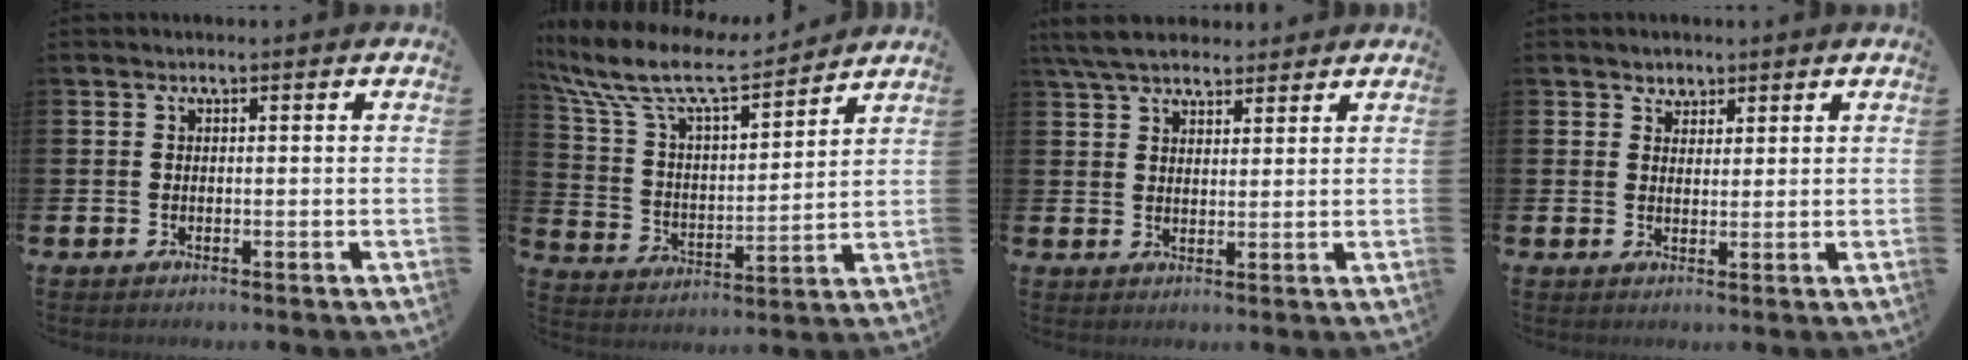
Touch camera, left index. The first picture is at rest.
{"total": 10.9, "force": [9.3, 3.2, 4.7], "torque": [-0.140, -0.051, 0.161]}
{"total": 6.1, "force": [5.5, 1.8, 1.8], "torque": [-0.060, -0.009, 0.104]}
{"total": 2.3, "force": [1.9, 1.4, -0.1], "torque": [0.003, 0.000, 0.033]}